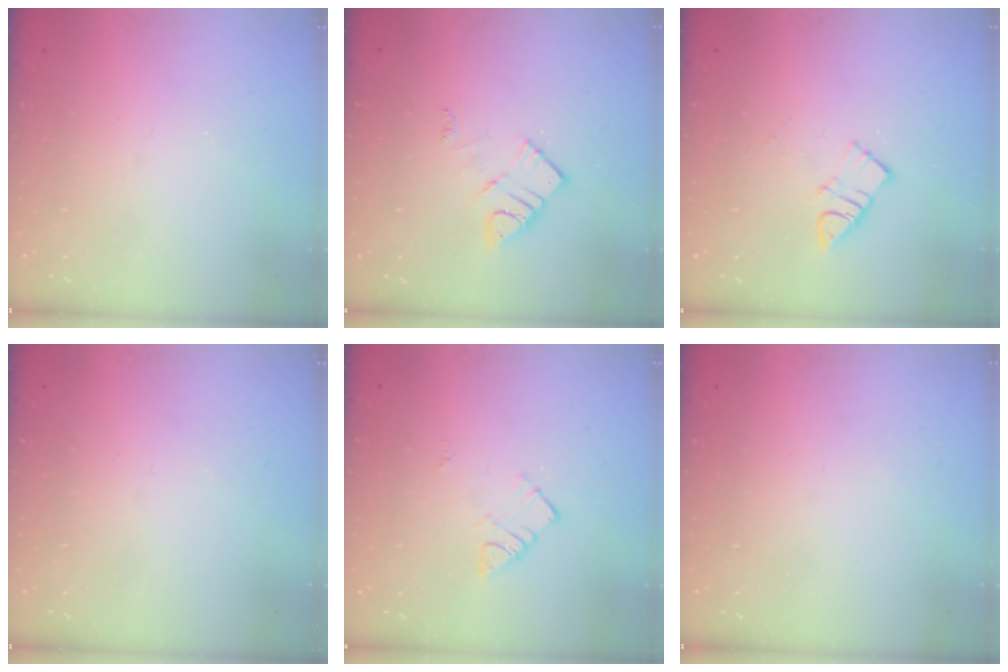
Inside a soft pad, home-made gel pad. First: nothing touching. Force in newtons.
{"total": 8.2, "press": 8.2, "slide": 0.5}
{"total": 5.9, "press": 5.9, "slide": 0.1}
{"total": 0.0}
{"total": 5.2, "press": 5.2, "slide": 0.2}
{"total": 0.0}